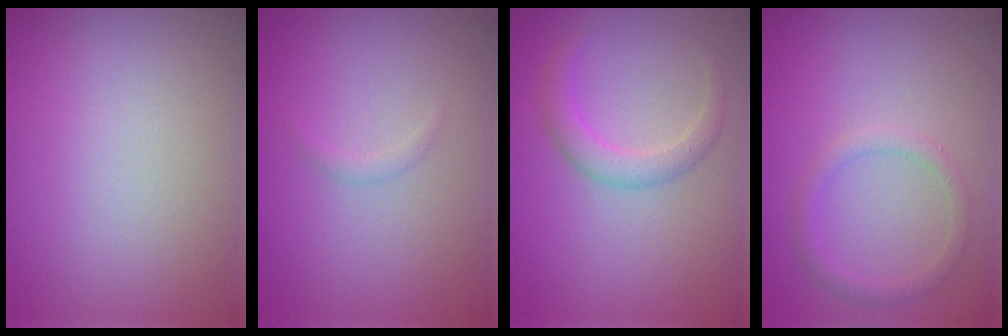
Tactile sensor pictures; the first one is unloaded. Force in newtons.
{"total": 0.6, "press": 0.6, "slide": 0.0}
{"total": 2.2, "press": 2.2, "slide": 0.1}
{"total": 1.5, "press": 1.5, "slide": 0.1}